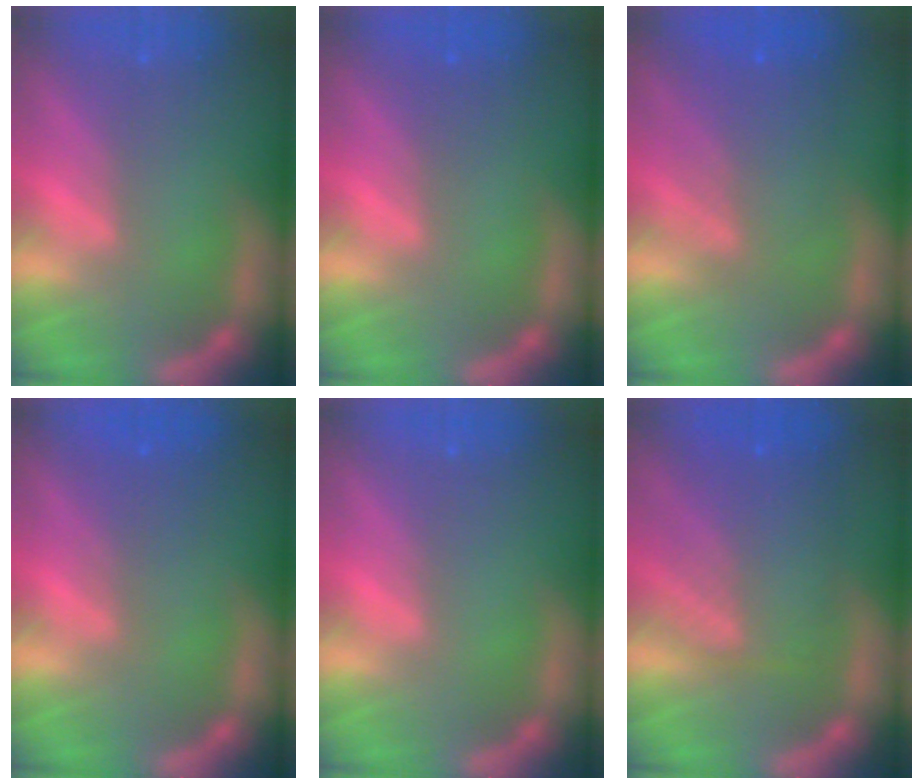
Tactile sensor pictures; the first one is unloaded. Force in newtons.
{"total": 0.9}
{"total": 5.5}
{"total": 2.5}
{"total": 0.0}
{"total": 7.1}